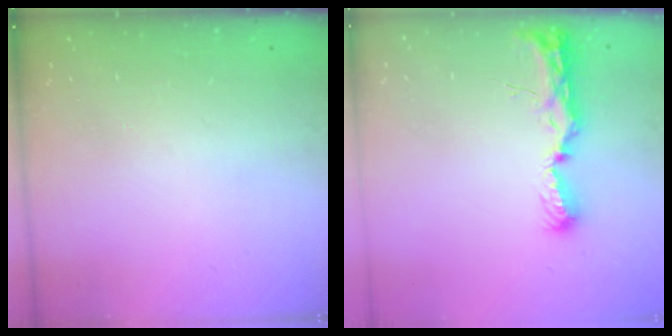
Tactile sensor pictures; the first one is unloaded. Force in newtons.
{"total": 8.3, "press": 8.2, "slide": 0.8}